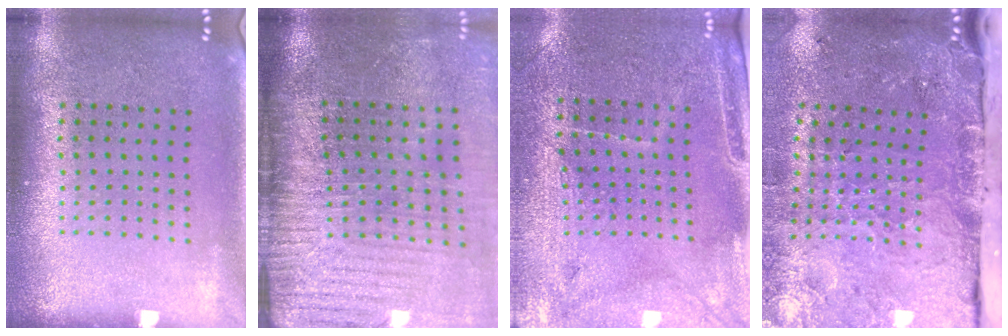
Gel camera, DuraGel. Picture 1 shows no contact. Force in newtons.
{"total": 3.9, "press": 3.4, "slide": 2.0}
{"total": 3.0, "press": 2.8, "slide": 1.3}
{"total": 4.9, "press": 3.7, "slide": 3.2}